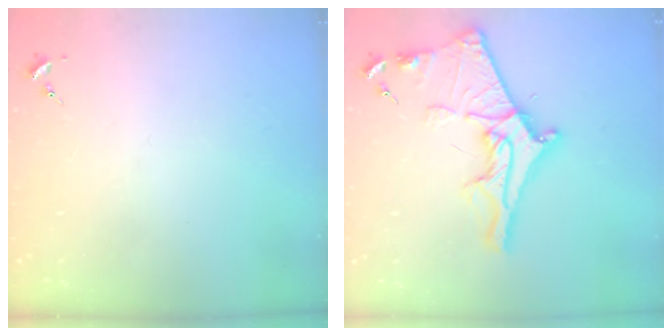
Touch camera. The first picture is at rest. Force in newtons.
{"total": 16.1, "press": 16.0, "slide": 1.1}